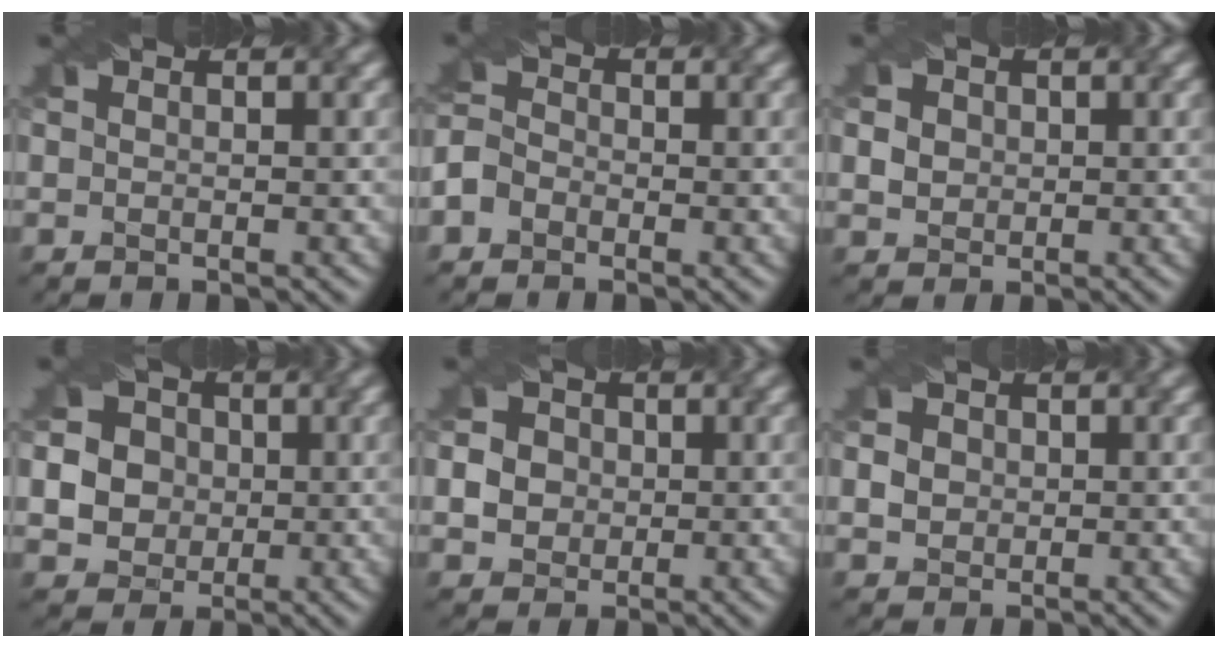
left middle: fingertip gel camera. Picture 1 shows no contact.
{"total": 2.6, "force": [-1.5, 1.9, 1.0], "torque": [-0.019, 0.012, -0.025]}
{"total": 4.2, "force": [1.5, 3.4, 1.8], "torque": [-0.038, 0.023, 0.020]}
{"total": 8.0, "force": [0.7, 7.5, 2.8], "torque": [-0.077, 0.032, 0.012]}
{"total": 5.5, "force": [0.9, 5.0, 2.1], "torque": [-0.045, 0.031, 0.009]}
{"total": 3.6, "force": [1.0, 3.1, 1.5], "torque": [-0.030, 0.021, 0.014]}